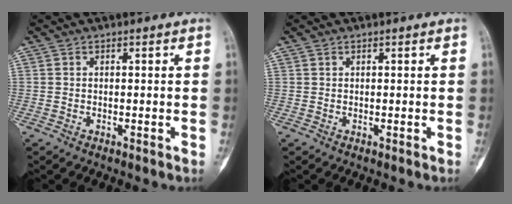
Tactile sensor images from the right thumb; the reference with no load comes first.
{"total": 0.0}